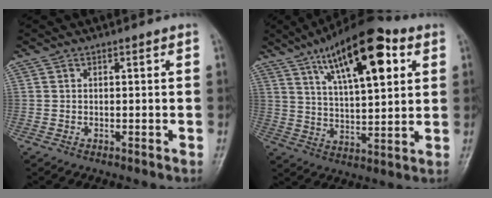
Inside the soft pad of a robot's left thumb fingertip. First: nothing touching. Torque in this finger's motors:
{"motor_torque": [0.76, 0.72, 1.95, -0.82, 0.25]}